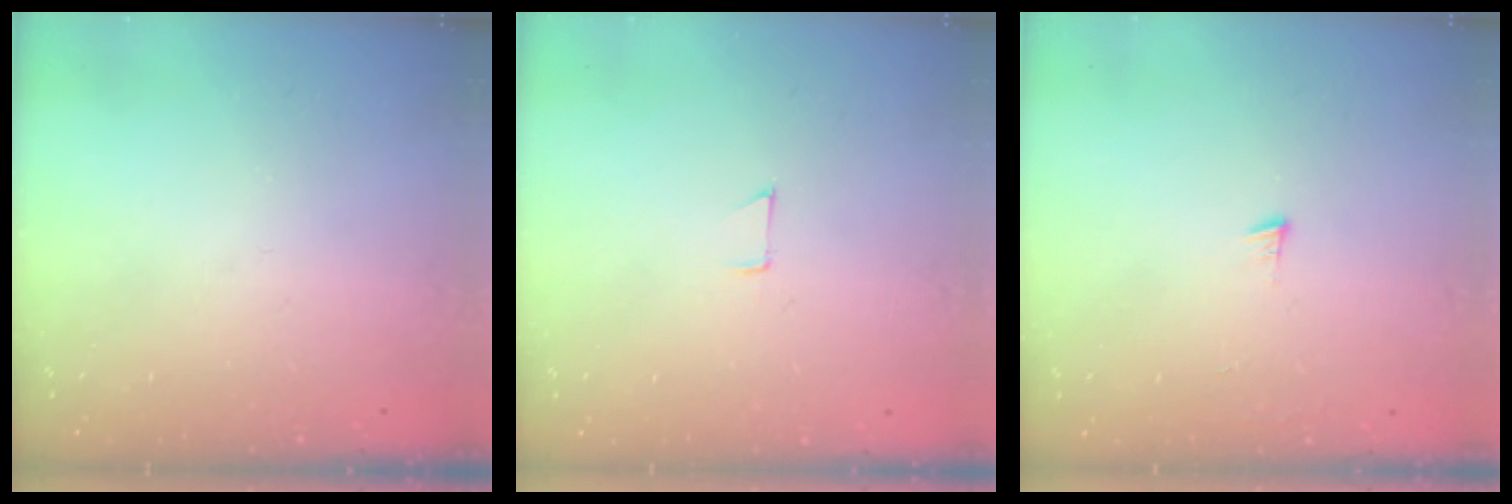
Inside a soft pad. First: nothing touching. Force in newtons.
{"total": 4.1, "press": 4.1, "slide": 0.3}
{"total": 3.2, "press": 3.2, "slide": 0.4}